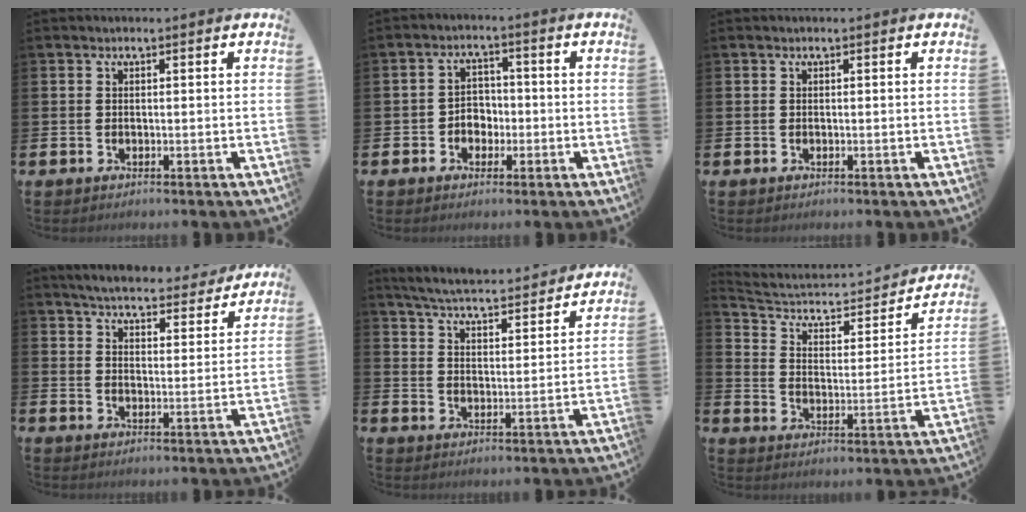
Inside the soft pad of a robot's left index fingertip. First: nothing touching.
{"total": 3.2, "force": [-1.1, 2.7, 1.2], "torque": [-0.023, 0.006, -0.029]}
{"total": 0.0}
{"total": 5.4, "force": [5.3, 0.7, 1.0], "torque": [-0.038, -0.036, 0.089]}
{"total": 5.5, "force": [5.3, 0.4, 1.1], "torque": [-0.046, -0.041, 0.091]}
{"total": 5.7, "force": [4.9, 2.2, 2.0], "torque": [-0.064, -0.041, 0.073]}